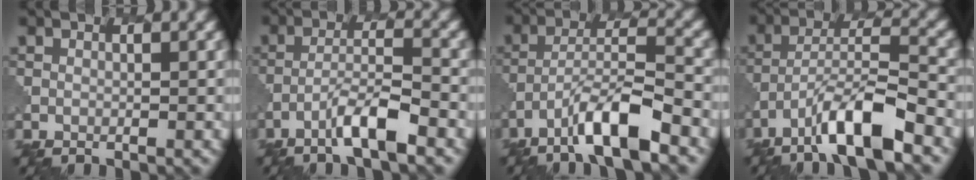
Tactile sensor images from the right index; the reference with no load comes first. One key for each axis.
{"total": 4.3, "fx": -2.7, "fy": 0.5, "fz": 3.3, "tx": -0.059, "ty": 0.009, "tz": -0.054}
{"total": 7.1, "fx": -4.6, "fy": 1.5, "fz": 5.3, "tx": -0.092, "ty": 0.009, "tz": -0.079}
{"total": 7.9, "fx": -5.0, "fy": 1.8, "fz": 5.8, "tx": -0.099, "ty": 0.009, "tz": -0.086}